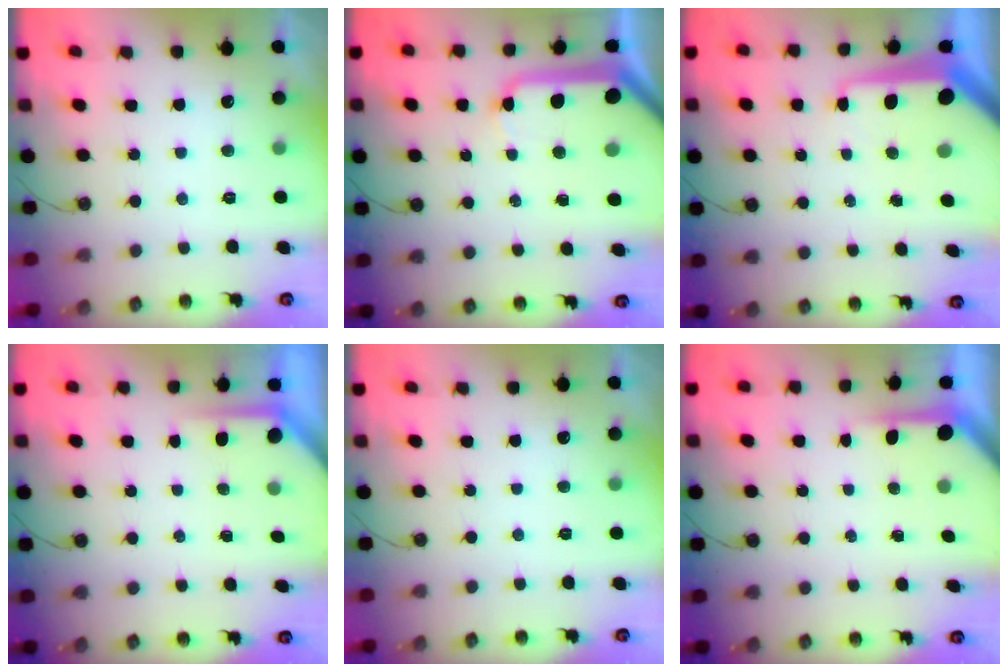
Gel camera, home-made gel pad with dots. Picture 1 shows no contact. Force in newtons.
{"total": 14.9, "press": 14.8, "slide": 2.1}
{"total": 13.1, "press": 13.1, "slide": 1.2}
{"total": 3.8, "press": 3.8, "slide": 0.4}
{"total": 0.0}
{"total": 3.9, "press": 3.9, "slide": 0.4}